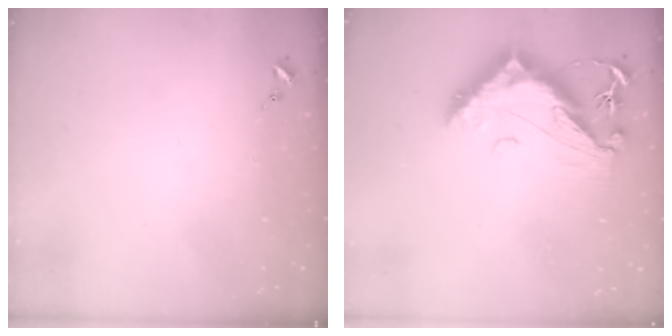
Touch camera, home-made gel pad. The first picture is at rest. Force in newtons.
{"total": 13.0, "press": 12.9, "slide": 1.6}